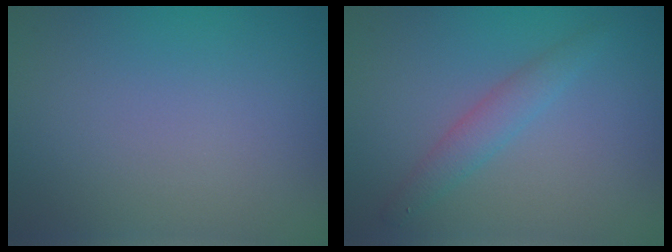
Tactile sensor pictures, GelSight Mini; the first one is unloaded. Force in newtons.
{"total": 2.0, "press": 2.0, "slide": 0.1}